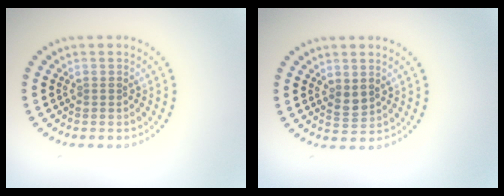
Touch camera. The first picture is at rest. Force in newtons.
{"total": 1.5, "press": 1.4, "slide": 0.6}